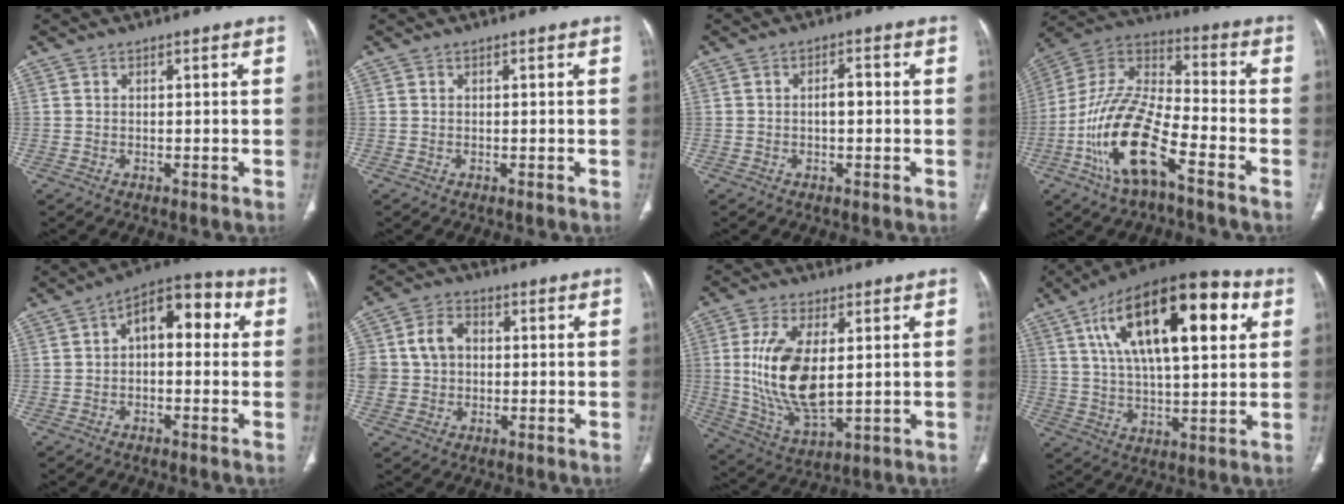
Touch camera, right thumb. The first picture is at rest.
{"total": 0.0}
{"total": 2.5, "force": [-0.2, 1.2, 2.2], "torque": [-0.033, 0.008, -0.007]}
{"total": 18.1, "force": [-8.5, 6.5, 14.6], "torque": [-0.290, 0.051, -0.163]}
{"total": 10.8, "force": [1.6, 6.1, 8.8], "torque": [-0.092, 0.036, 0.010]}
{"total": 10.0, "force": [0.7, 8.2, 5.6], "torque": [-0.102, 0.020, 0.013]}
{"total": 15.0, "force": [1.6, 7.2, 13.1], "torque": [-0.260, -0.019, 0.043]}
{"total": 25.4, "force": [8.9, 10.3, 21.4], "torque": [-0.337, 0.006, 0.139]}